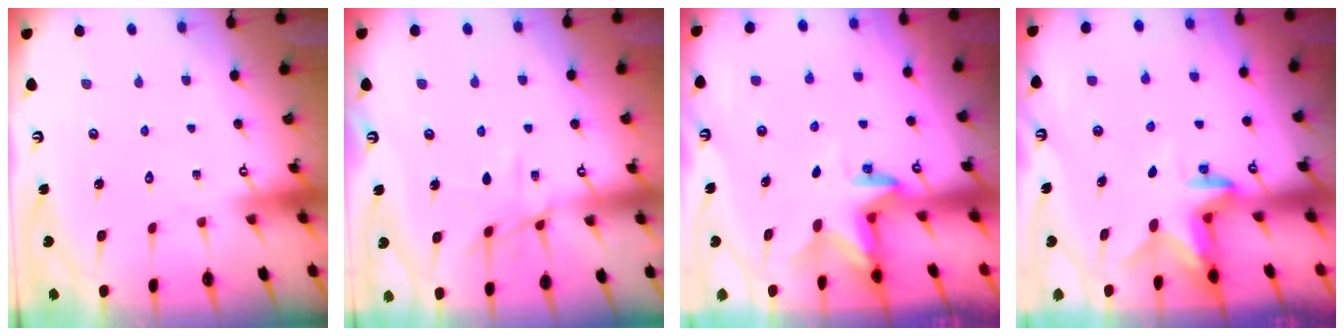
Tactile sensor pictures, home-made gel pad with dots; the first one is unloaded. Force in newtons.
{"total": 8.0, "press": 8.0, "slide": 0.7}
{"total": 2.8, "press": 2.8, "slide": 0.2}
{"total": 2.7, "press": 2.7, "slide": 0.5}